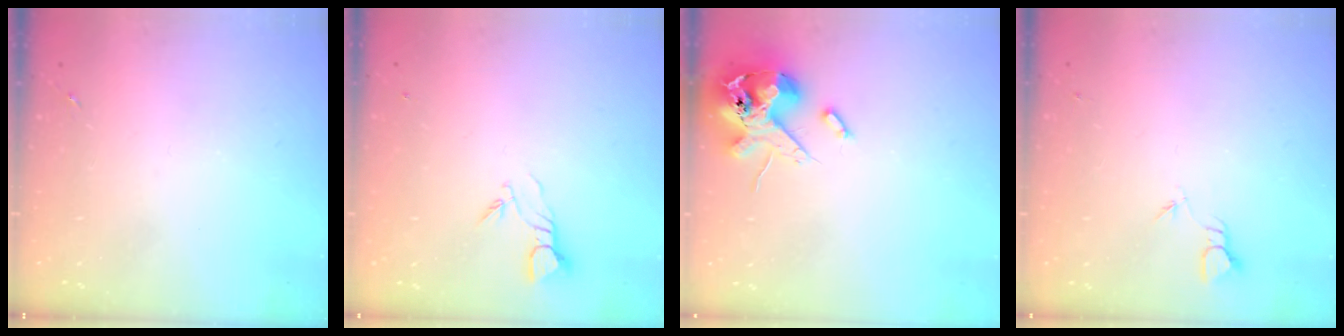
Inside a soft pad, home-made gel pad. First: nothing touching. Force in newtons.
{"total": 3.8, "press": 3.8, "slide": 0.3}
{"total": 14.2, "press": 14.0, "slide": 2.4}
{"total": 2.3, "press": 2.3, "slide": 0.1}